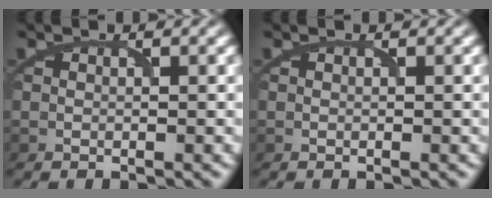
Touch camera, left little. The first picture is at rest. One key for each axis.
{"total": 0.0}